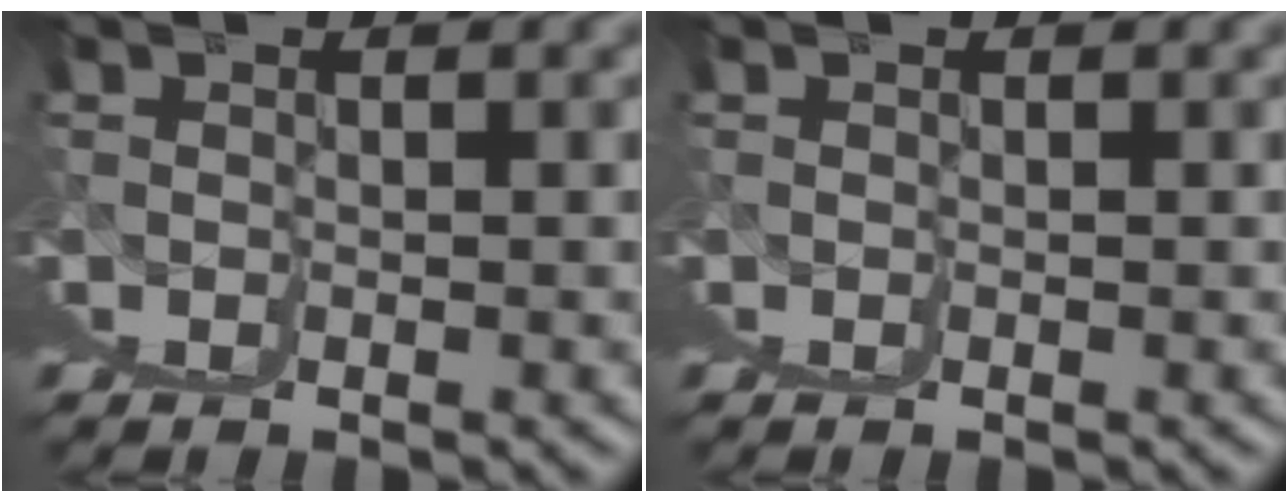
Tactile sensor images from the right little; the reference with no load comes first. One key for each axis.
{"total": 0.0}